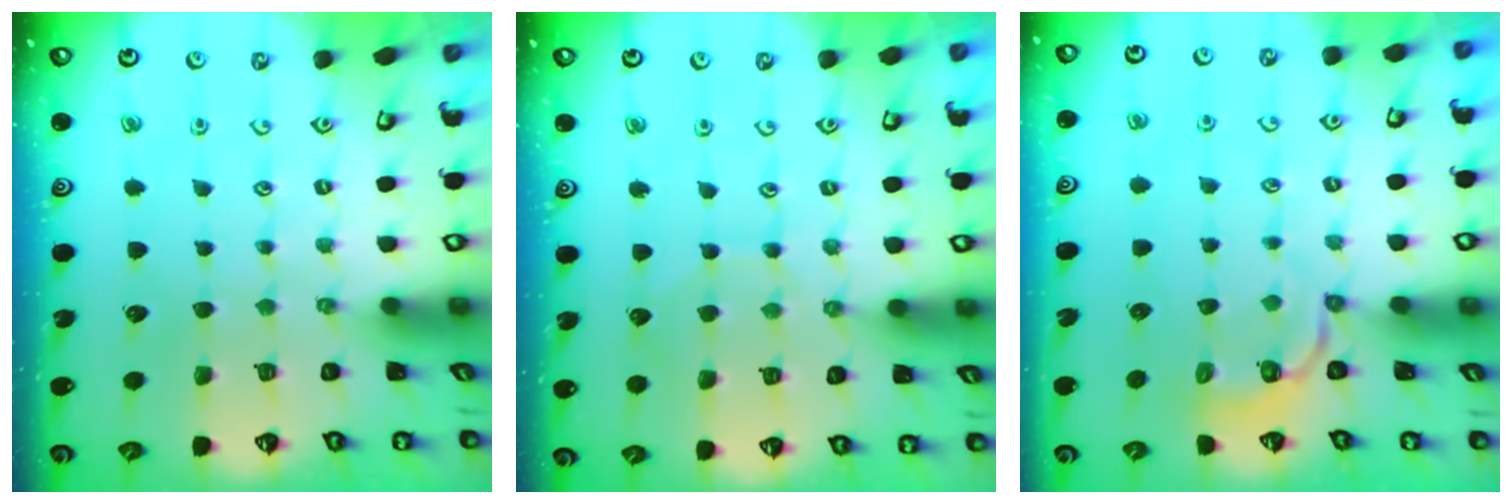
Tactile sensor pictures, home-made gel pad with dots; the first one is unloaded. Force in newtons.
{"total": 5.2, "press": 5.2, "slide": 0.4}
{"total": 3.5, "press": 2.4, "slide": 2.6}